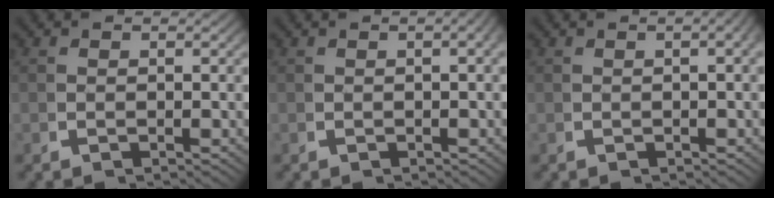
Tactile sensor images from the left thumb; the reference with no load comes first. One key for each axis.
{"total": 1.7, "fx": 0.0, "fy": 0.6, "fz": 1.6, "tx": -0.019, "ty": 0.010, "tz": -0.002}
{"total": 2.2, "fx": 0.1, "fy": 0.8, "fz": 2.1, "tx": -0.022, "ty": 0.013, "tz": -0.001}